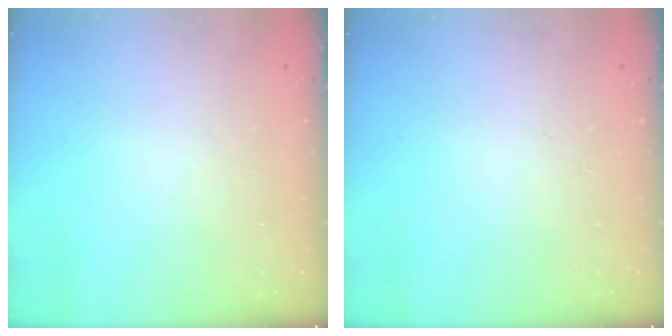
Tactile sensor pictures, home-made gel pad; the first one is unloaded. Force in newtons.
{"total": 0.0}